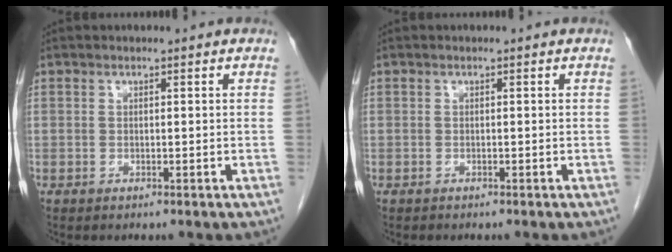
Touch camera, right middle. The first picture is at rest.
{"total": 0.0}